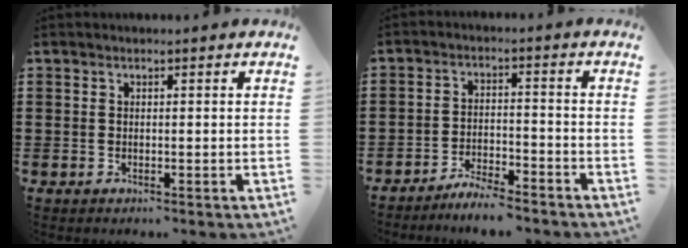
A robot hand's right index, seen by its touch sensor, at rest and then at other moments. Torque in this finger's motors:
{"motor_torque": [0.26, 0.25, 0.10, 0.06]}